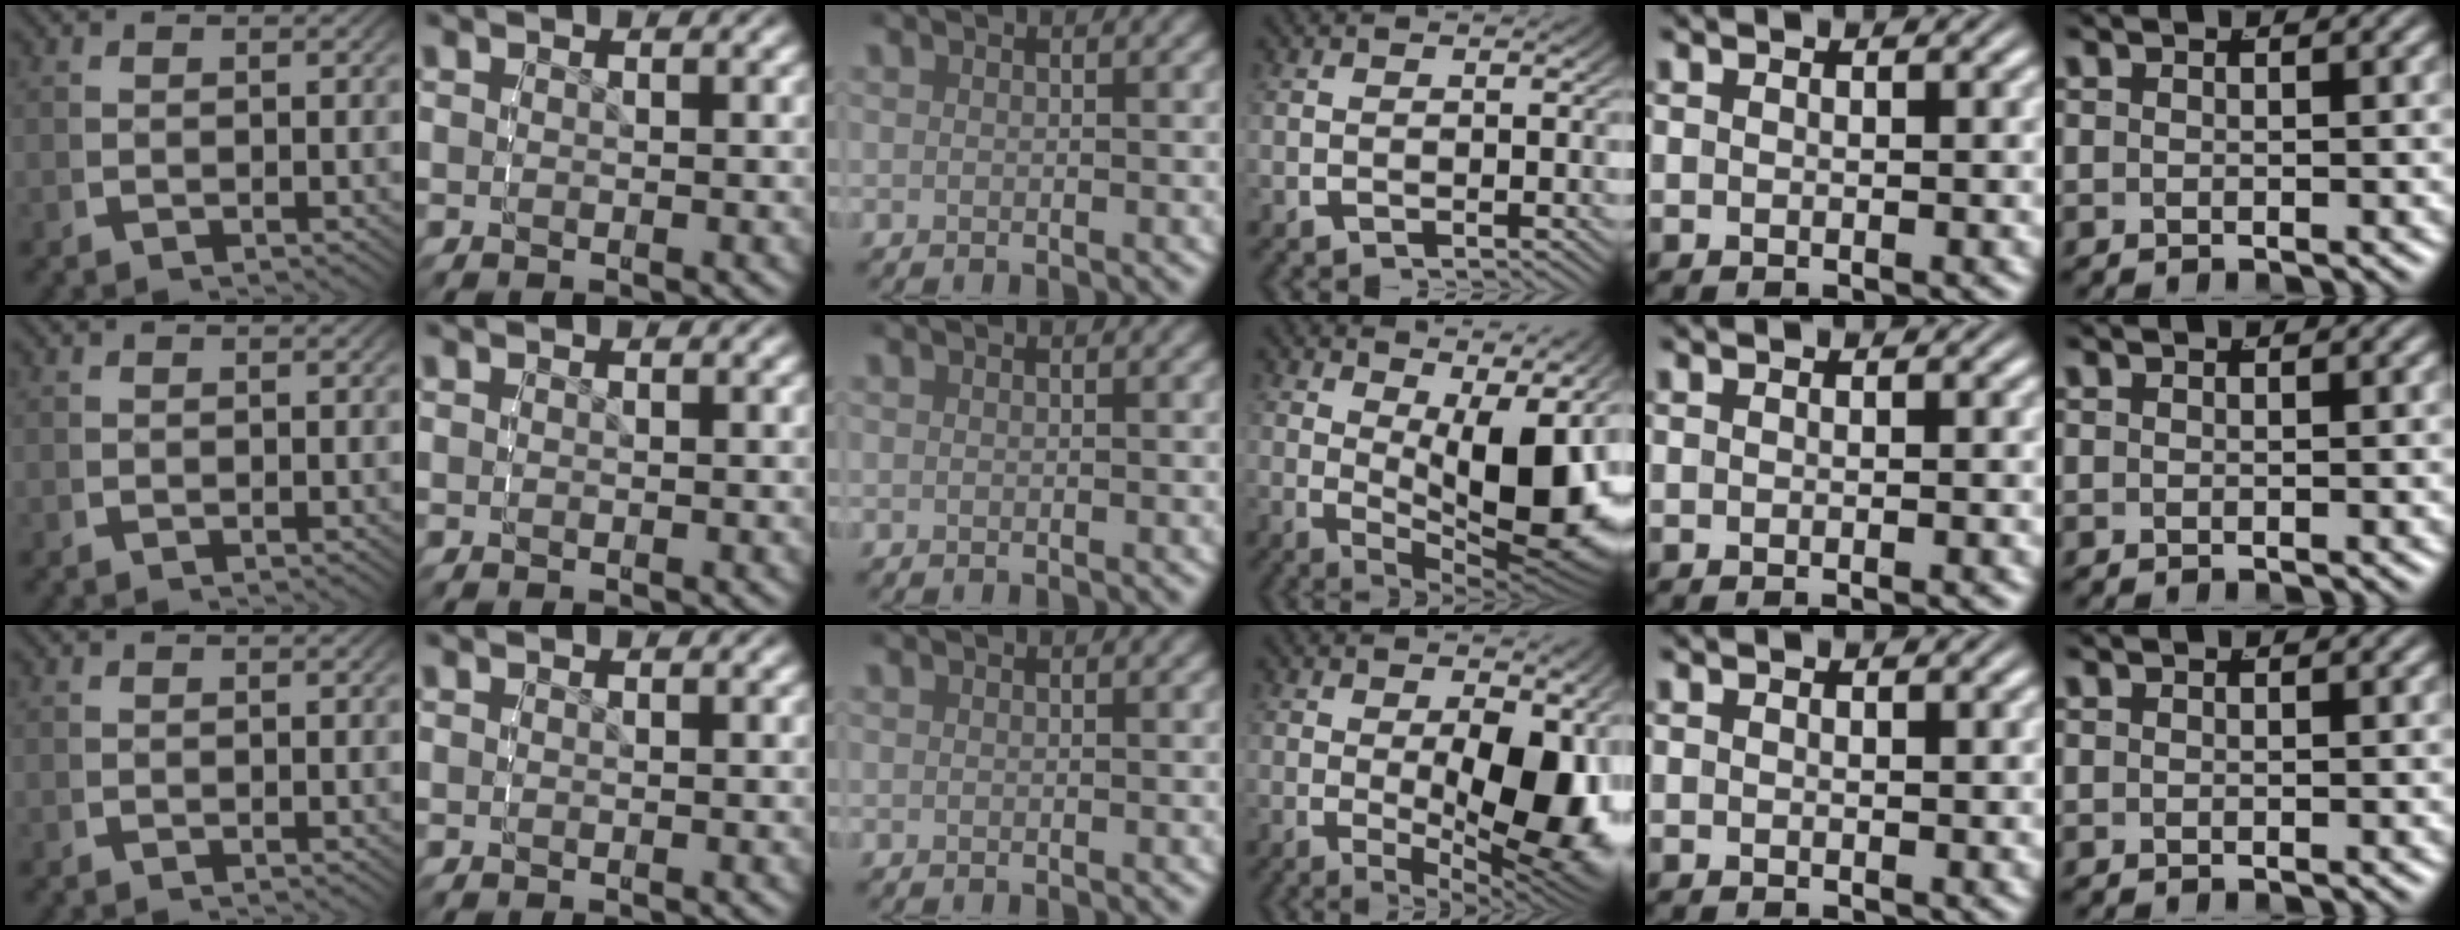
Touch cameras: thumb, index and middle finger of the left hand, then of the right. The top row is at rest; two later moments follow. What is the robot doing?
{"motion": "lift_and_place", "object": "toy banana"}